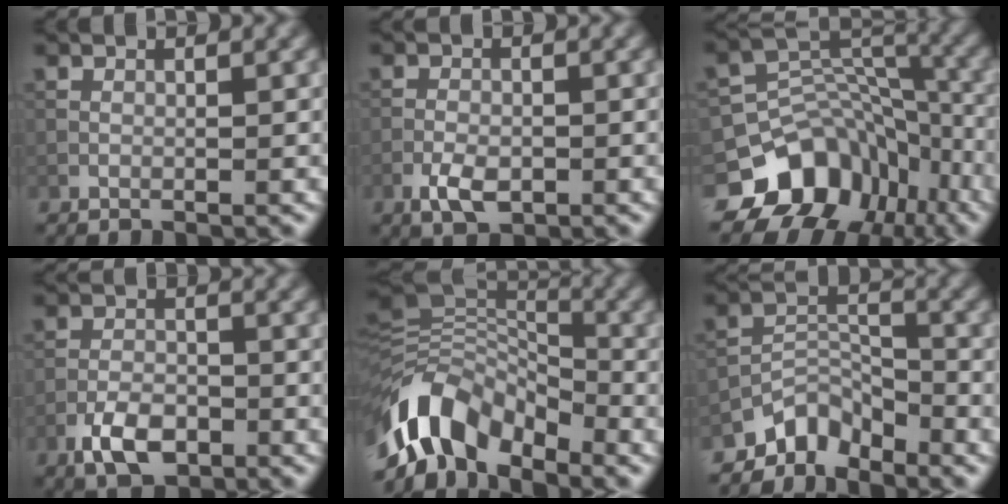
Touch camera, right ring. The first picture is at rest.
{"total": 2.9, "force": [-1.4, 1.5, 2.1], "torque": [-0.039, -0.002, -0.028]}
{"total": 10.1, "force": [-5.9, 7.3, 3.6], "torque": [-0.050, 0.010, -0.103]}
{"total": 4.0, "force": [-2.3, 2.1, 2.6], "torque": [-0.045, -0.001, -0.045]}
{"total": 9.4, "force": [-5.7, 5.3, 5.3], "torque": [-0.092, 0.004, -0.117]}
{"total": 4.1, "force": [-3.6, 1.7, 1.0], "torque": [-0.007, 0.006, -0.075]}